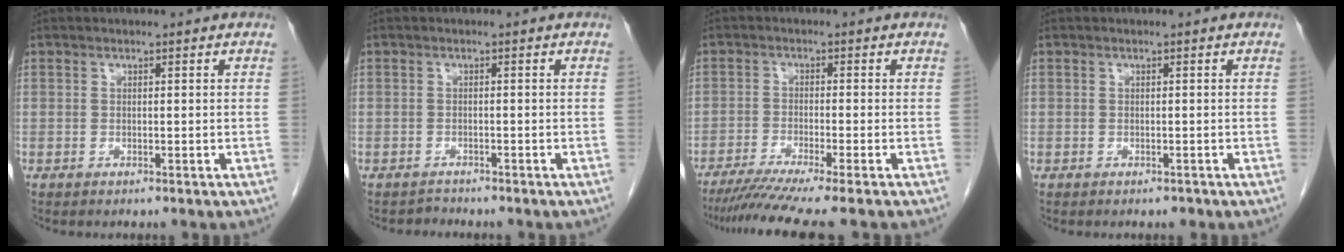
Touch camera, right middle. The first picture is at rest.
{"total": 1.1, "force": [-1.0, 0.2, -0.5], "torque": [0.010, -0.004, -0.018]}
{"total": 8.6, "force": [-7.1, -1.3, 4.7], "torque": [-0.060, -0.026, -0.114]}
{"total": 0.6, "force": [-0.5, 0.4, 0.1], "torque": [0.000, 0.003, -0.007]}